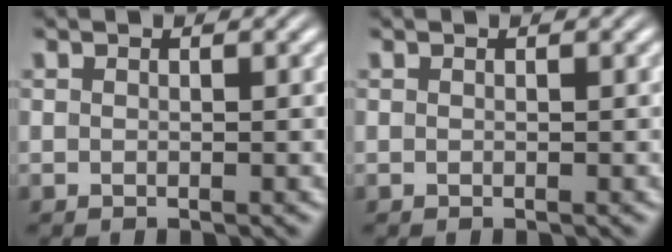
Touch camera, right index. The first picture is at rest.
{"total": 0.0}